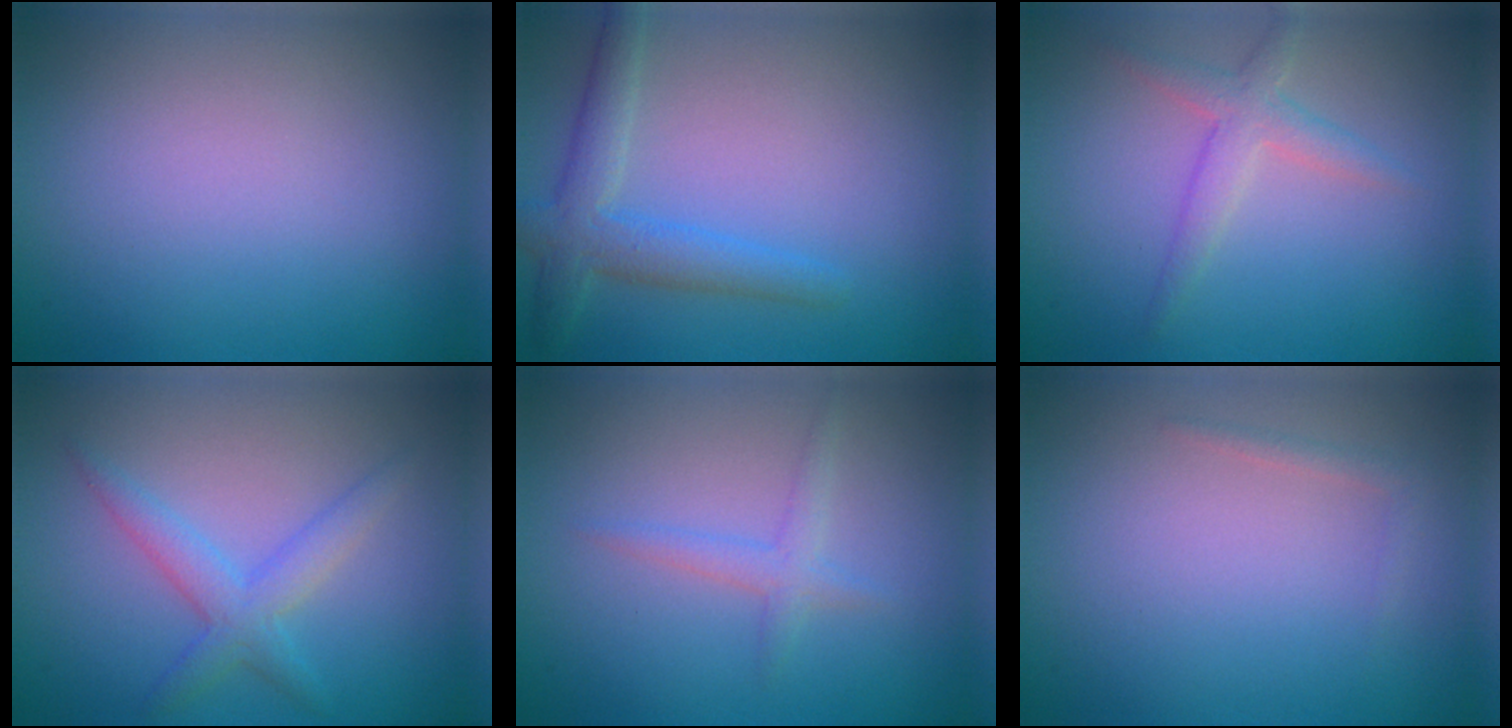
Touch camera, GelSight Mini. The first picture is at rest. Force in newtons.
{"total": 3.5, "press": 3.5, "slide": 0.2}
{"total": 2.5, "press": 2.5, "slide": 0.1}
{"total": 3.0, "press": 3.0, "slide": 0.1}
{"total": 1.6, "press": 1.6, "slide": 0.0}
{"total": 0.9, "press": 0.9, "slide": 0.1}